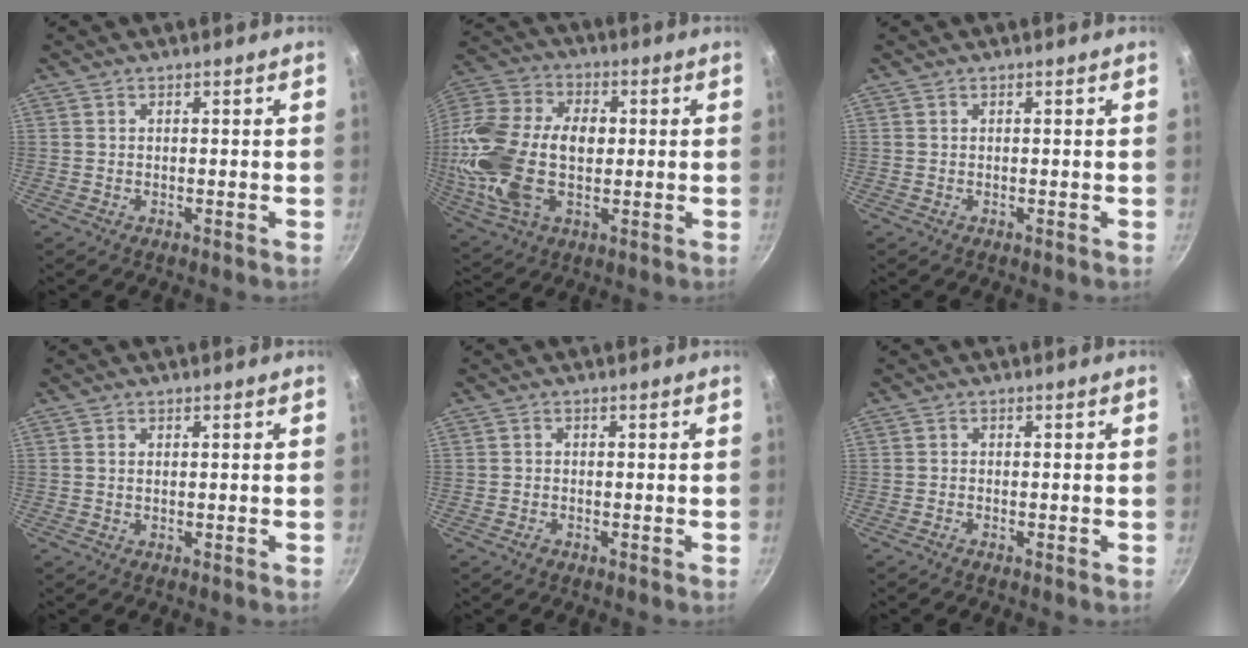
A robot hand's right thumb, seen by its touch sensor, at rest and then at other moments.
{"total": 22.2, "force": [-0.3, 14.0, 17.3], "torque": [-0.340, 0.023, -0.011]}
{"total": 0.0}
{"total": 0.6, "force": [0.2, 0.3, 0.5], "torque": [-0.009, 0.001, 0.003]}
{"total": 1.1, "force": [-0.7, 0.7, 0.3], "torque": [-0.008, 0.005, -0.015]}
{"total": 0.6, "force": [-0.5, 0.1, 0.2], "torque": [-0.011, 0.003, -0.015]}